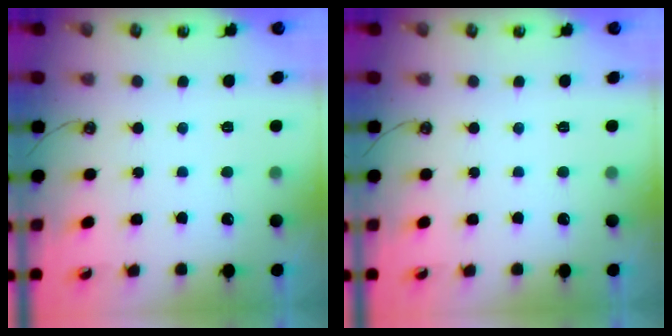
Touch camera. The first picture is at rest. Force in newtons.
{"total": 0.0}